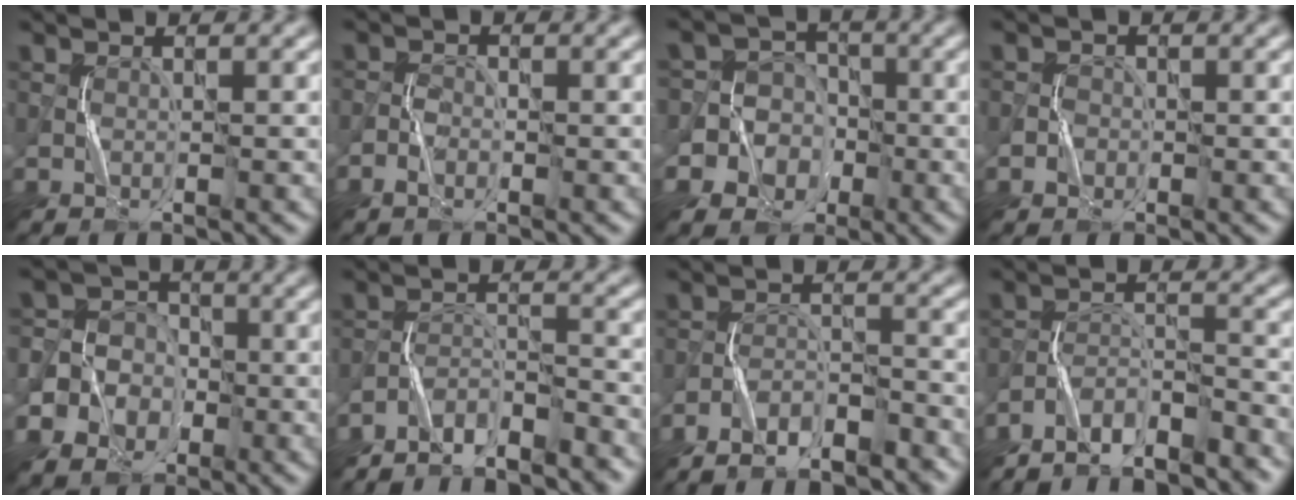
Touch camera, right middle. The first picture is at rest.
{"total": 1.2, "force": [-0.7, 0.7, 0.7], "torque": [-0.011, 0.004, -0.016]}
{"total": 9.9, "force": [-3.5, 9.2, 1.7], "torque": [-0.052, 0.004, -0.085]}
{"total": 0.8, "force": [-0.3, 0.7, 0.1], "torque": [0.006, 0.002, -0.006]}
{"total": 8.1, "force": [-2.6, 7.4, 2.1], "torque": [-0.050, 0.005, -0.072]}
{"total": 4.5, "force": [-4.2, 0.8, 1.2], "torque": [-0.025, -0.002, -0.081]}
{"total": 5.1, "force": [-4.4, 1.4, 2.0], "torque": [-0.032, -0.006, -0.078]}
{"total": 5.5, "force": [-5.1, 1.1, 1.9], "torque": [-0.035, -0.006, -0.093]}